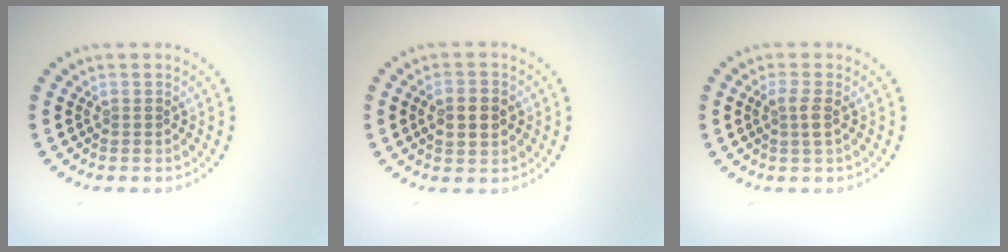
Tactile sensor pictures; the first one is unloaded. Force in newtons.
{"total": 3.7, "press": 3.7, "slide": 0.1}
{"total": 1.5, "press": 1.3, "slide": 0.7}